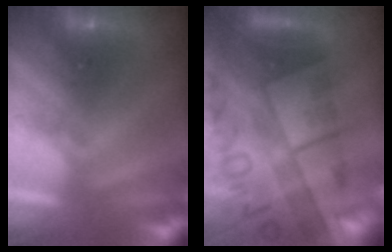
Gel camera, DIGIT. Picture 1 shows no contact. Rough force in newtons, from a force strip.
{"total": 11.1}